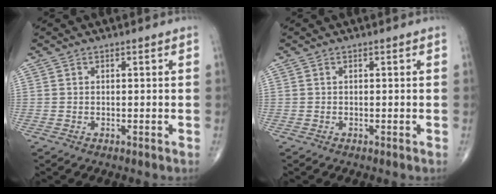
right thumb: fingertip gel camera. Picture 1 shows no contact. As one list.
[{"total": 0.0}]